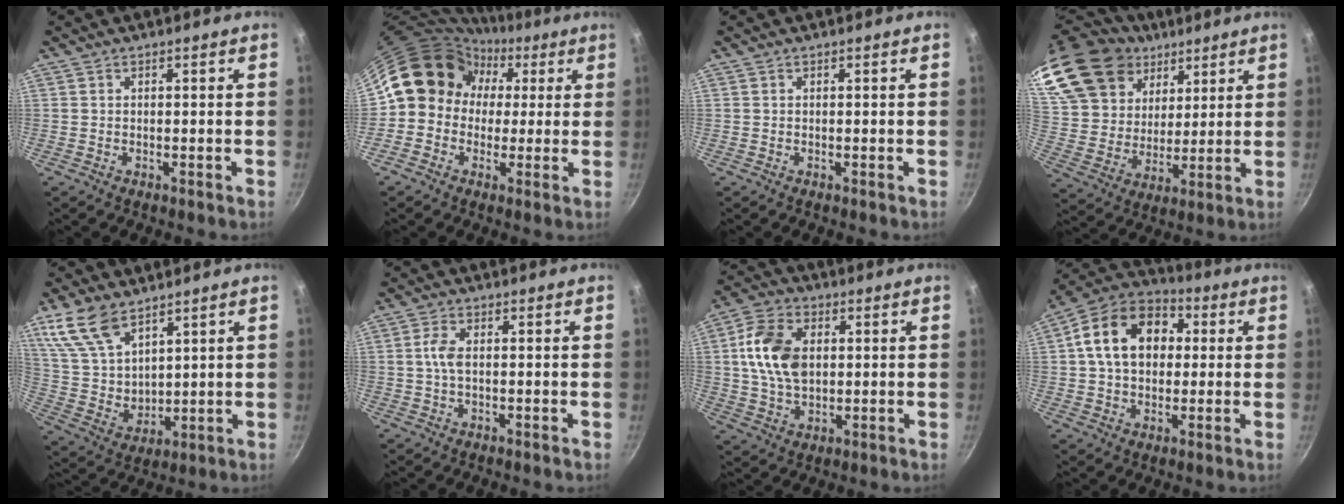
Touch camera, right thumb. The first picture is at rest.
{"total": 12.1, "force": [2.0, 10.9, 4.9], "torque": [-0.034, 0.027, 0.012]}
{"total": 0.0}
{"total": 25.3, "force": [16.2, 16.3, 10.5], "torque": [-0.208, -0.025, 0.316]}
{"total": 12.4, "force": [7.9, 6.5, 7.0], "torque": [-0.118, -0.042, 0.174]}
{"total": 3.3, "force": [0.1, 1.7, 2.9], "torque": [-0.066, 0.007, -0.002]}
{"total": 12.7, "force": [1.8, 8.6, 9.2], "torque": [-0.155, 0.006, 0.026]}
{"total": 16.3, "force": [2.6, 11.9, 10.8], "torque": [-0.155, 0.031, 0.027]}